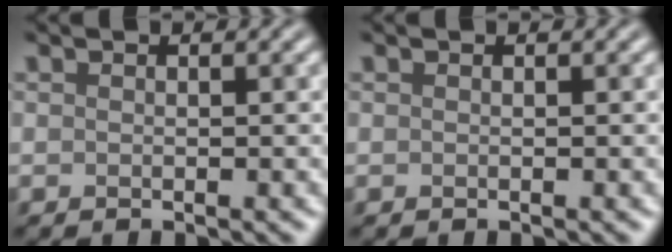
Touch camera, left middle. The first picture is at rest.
{"total": 0.0}